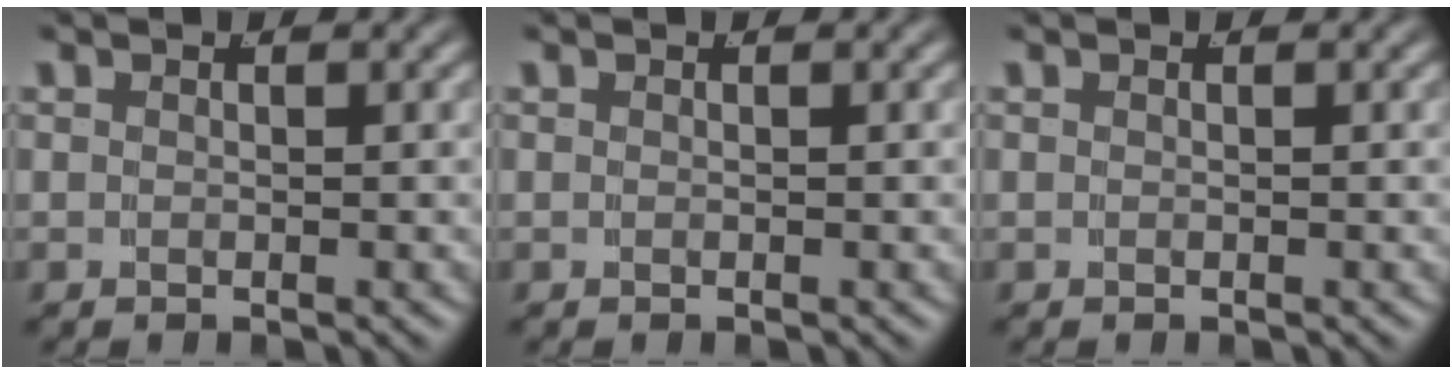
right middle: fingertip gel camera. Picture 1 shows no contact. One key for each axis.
{"total": 0.0}
{"total": 0.0}